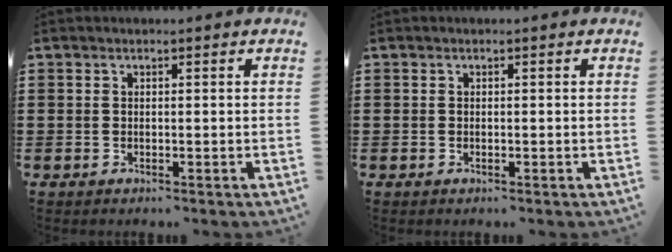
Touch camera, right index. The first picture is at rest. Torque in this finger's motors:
{"motor_torque": [0.68, 0.92, 0.03, 0.01]}